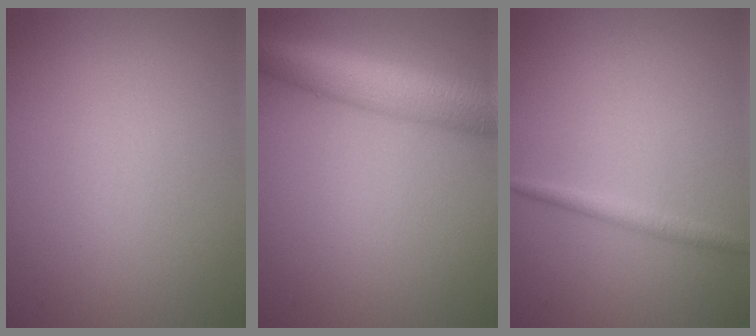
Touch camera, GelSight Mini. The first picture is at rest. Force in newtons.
{"total": 8.8, "press": 8.8, "slide": 0.2}
{"total": 1.3, "press": 1.3, "slide": 0.1}